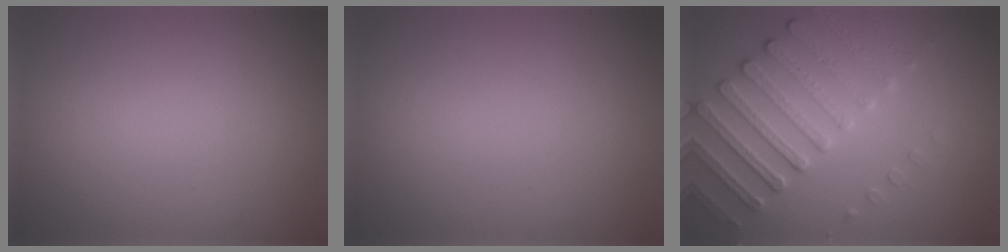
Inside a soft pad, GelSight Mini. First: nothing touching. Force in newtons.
{"total": 0.0}
{"total": 4.3, "press": 4.2, "slide": 1.0}